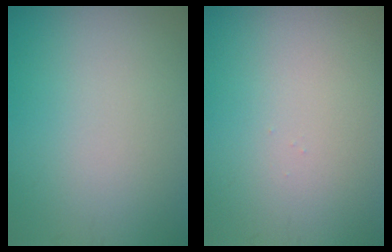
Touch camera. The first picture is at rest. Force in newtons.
{"total": 0.0}